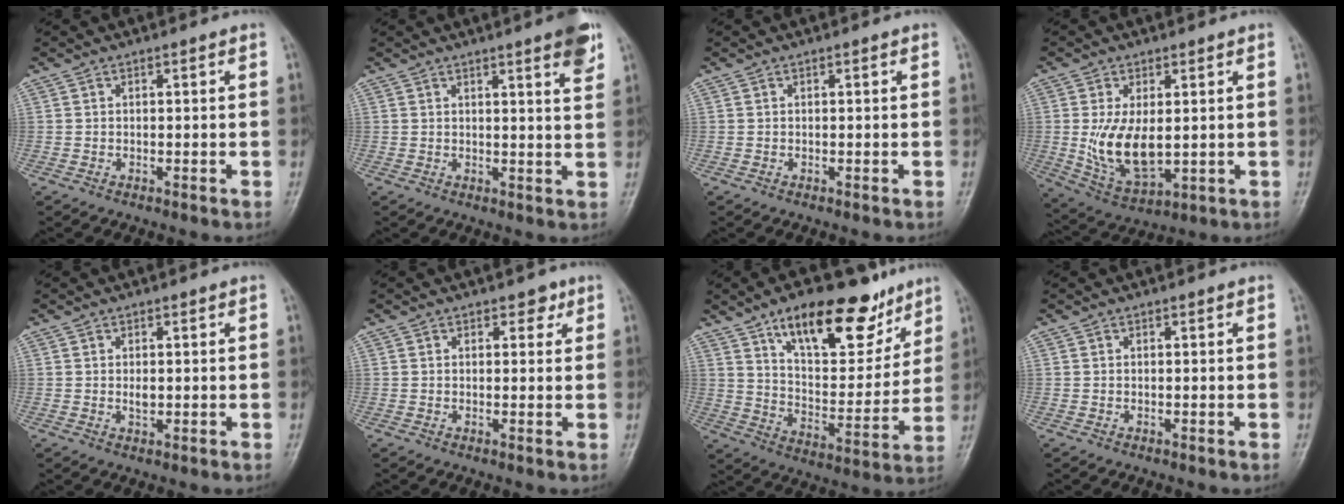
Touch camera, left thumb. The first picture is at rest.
{"total": 5.9, "force": [3.7, 0.7, 4.6], "torque": [-0.051, -0.016, 0.045]}
{"total": 0.0}
{"total": 10.7, "force": [0.4, 5.8, 8.9], "torque": [-0.160, -0.018, 0.025]}
{"total": 1.5, "force": [0.3, 0.9, 1.2], "torque": [-0.017, -0.004, 0.006]}
{"total": 2.2, "force": [1.4, 1.4, 1.0], "torque": [0.004, -0.006, 0.015]}
{"total": 20.9, "force": [13.2, 9.1, 13.4], "torque": [-0.153, -0.060, 0.217]}
{"total": 0.0}